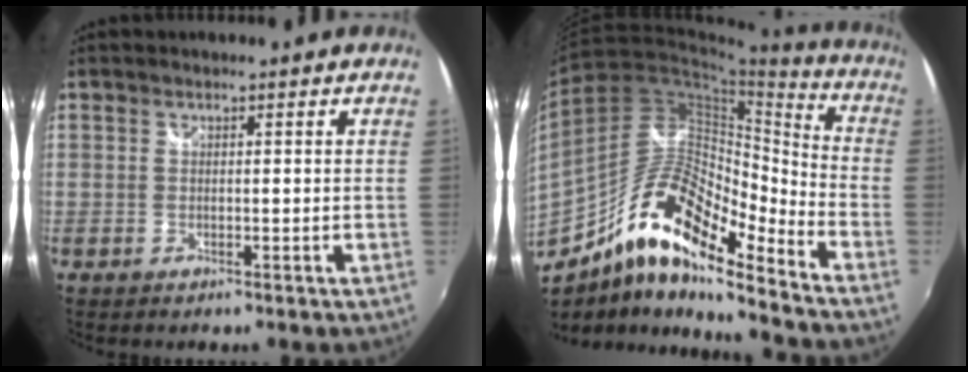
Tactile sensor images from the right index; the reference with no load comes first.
{"total": 17.7, "force": [-11.8, 4.6, 12.3], "torque": [-0.215, 0.006, -0.229]}